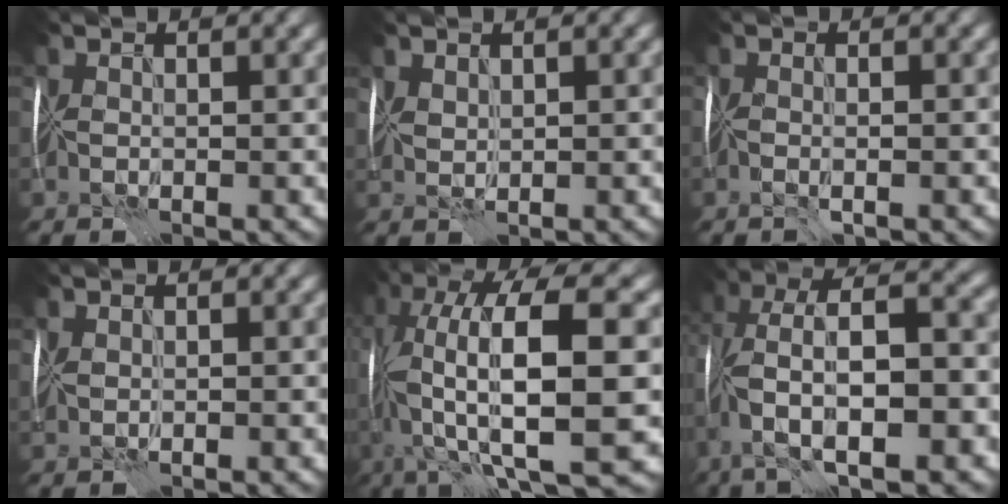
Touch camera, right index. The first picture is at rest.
{"total": 0.8, "force": [0.8, -0.1, 0.1], "torque": [-0.005, 0.001, 0.022]}
{"total": 1.0, "force": [-0.7, -0.5, 0.4], "torque": [0.006, 0.004, -0.011]}
{"total": 0.0}
{"total": 15.3, "force": [0.4, 5.4, 14.4], "torque": [-0.275, 0.023, 0.022]}
{"total": 11.0, "force": [-2.0, 4.1, 10.0], "torque": [-0.184, 0.016, -0.032]}